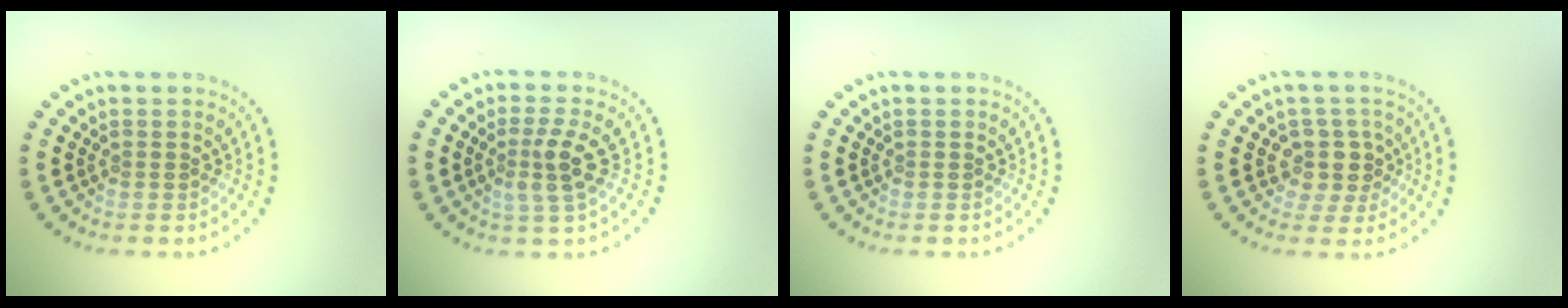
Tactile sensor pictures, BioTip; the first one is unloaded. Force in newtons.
{"total": 2.7, "press": 2.4, "slide": 1.3}
{"total": 0.0}
{"total": 2.8, "press": 2.4, "slide": 1.5}